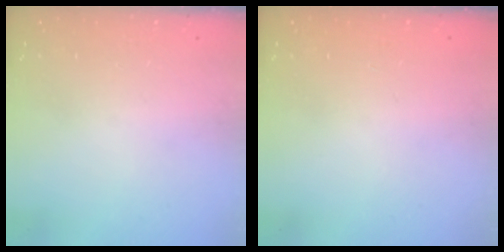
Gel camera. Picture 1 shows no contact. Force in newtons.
{"total": 0.0}